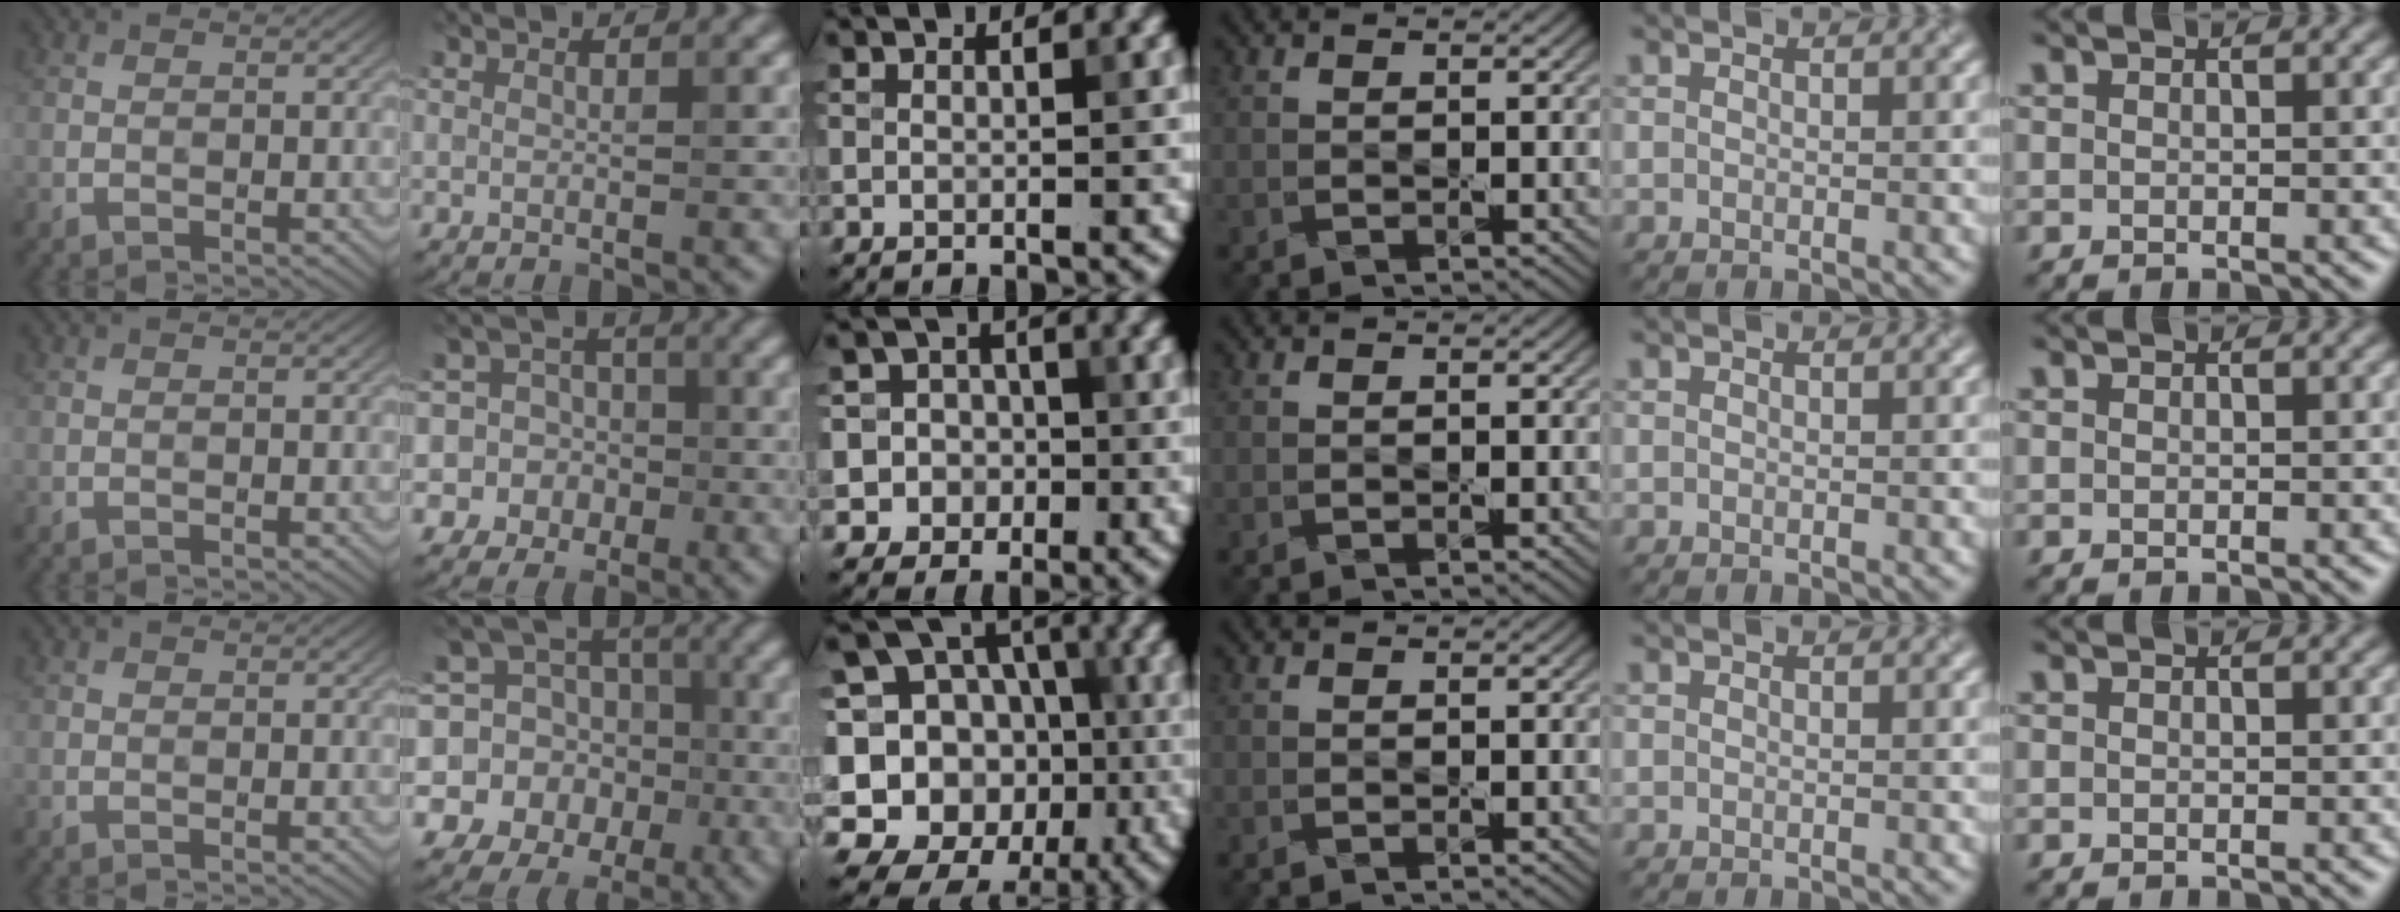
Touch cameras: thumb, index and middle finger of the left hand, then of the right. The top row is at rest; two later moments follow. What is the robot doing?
{"motion": "press", "object": "memory foam"}